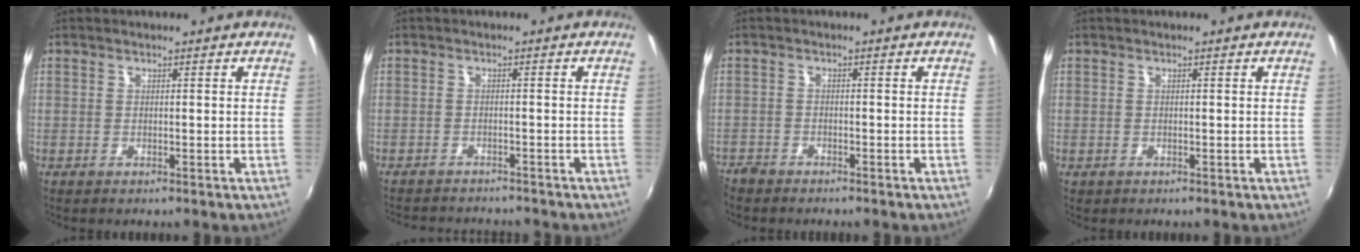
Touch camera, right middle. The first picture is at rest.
{"total": 7.7, "force": [-7.2, 1.6, 2.3], "torque": [-0.059, -0.014, -0.106]}
{"total": 3.7, "force": [-3.4, 1.4, 0.7], "torque": [-0.030, -0.014, -0.067]}
{"total": 0.0}